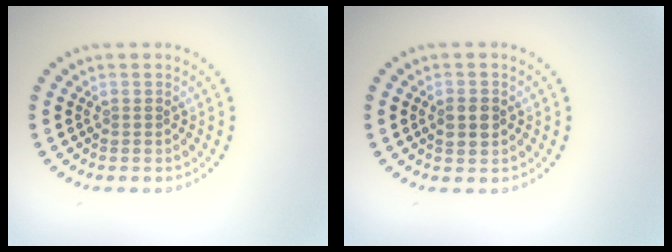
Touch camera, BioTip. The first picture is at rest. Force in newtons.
{"total": 2.4, "press": 2.4, "slide": 0.0}